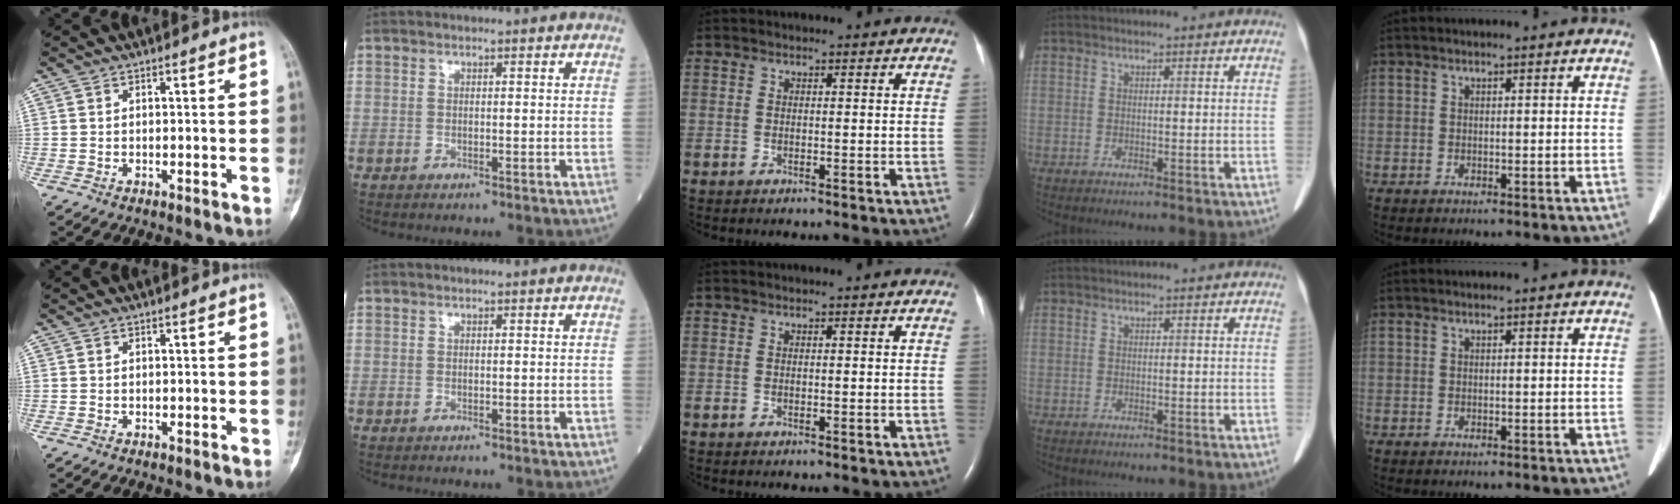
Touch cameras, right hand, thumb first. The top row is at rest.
{}